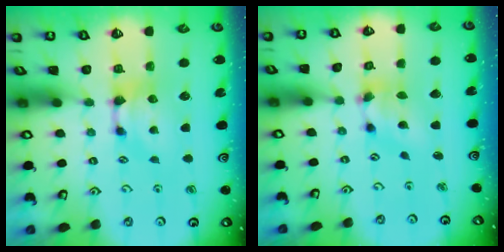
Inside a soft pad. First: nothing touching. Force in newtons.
{"total": 4.2, "press": 4.0, "slide": 1.5}